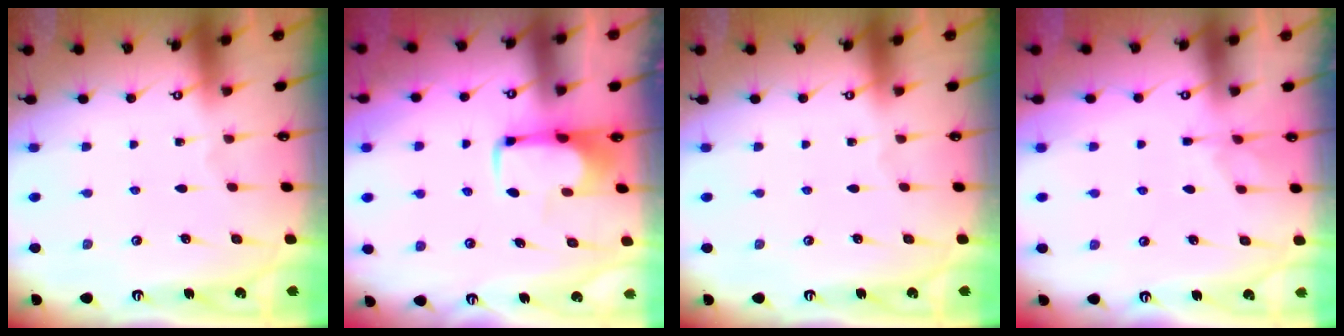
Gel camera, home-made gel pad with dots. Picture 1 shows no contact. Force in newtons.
{"total": 2.0, "press": 2.0, "slide": 0.4}
{"total": 0.0}
{"total": 5.8, "press": 5.7, "slide": 1.3}